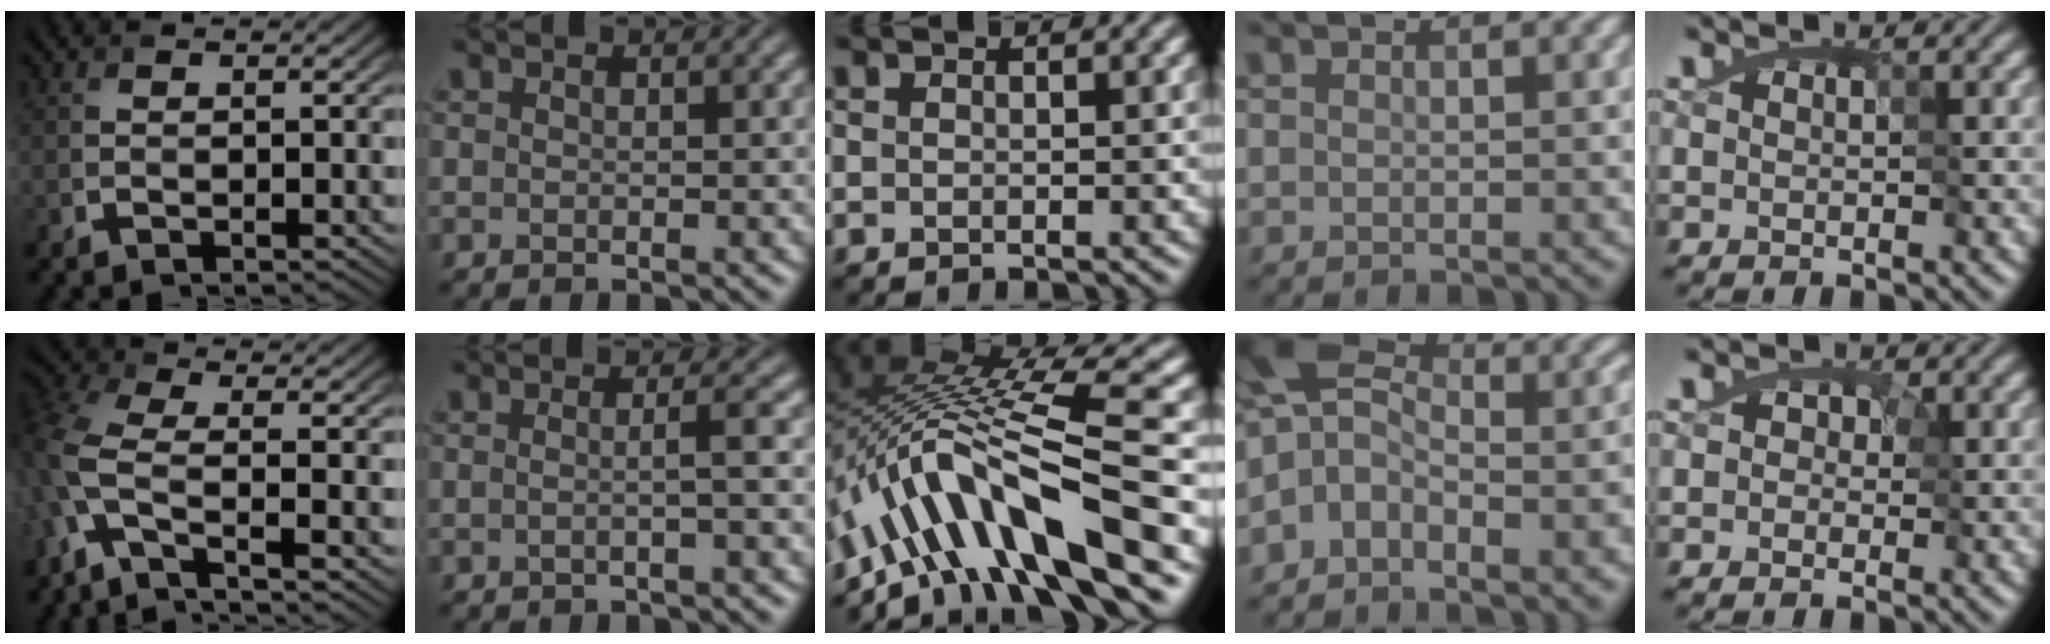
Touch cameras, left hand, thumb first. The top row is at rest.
{"thumb": {"total": 8.7, "force": [-3.1, 3.4, 7.4], "torque": [-0.197, -0.005, -0.080]}, "index": {"total": 2.2, "force": [-0.2, 0.7, 2.1], "torque": [-0.026, 0.001, -0.013]}, "middle": {"total": 12.1, "force": [-5.7, 3.3, 10.2], "torque": [-0.173, 0.018, -0.092]}, "ring": {"total": 8.2, "force": [-2.8, 5.1, 5.8], "torque": [-0.089, 0.017, -0.070]}, "little": {"total": 2.4, "force": [-0.1, 2.2, 1.0], "torque": [-0.015, 0.014, -0.009]}}